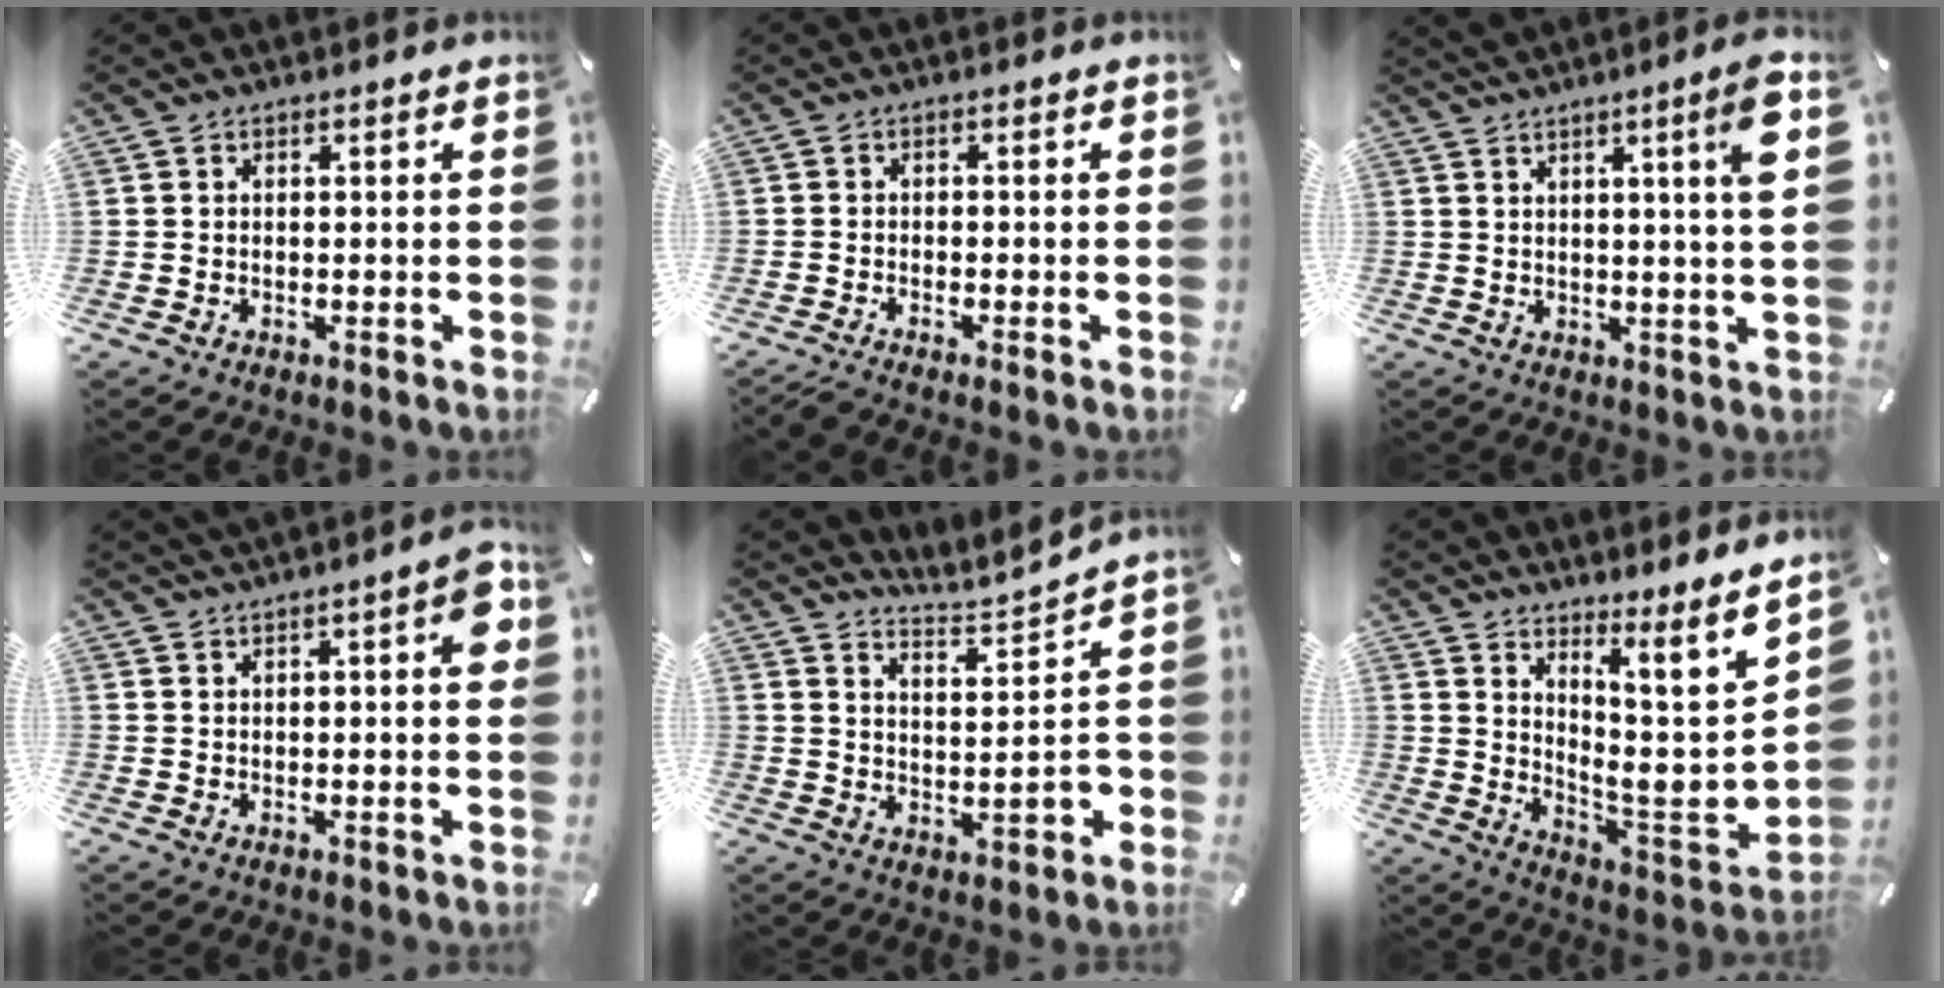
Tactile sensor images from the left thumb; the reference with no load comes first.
{"total": 2.0, "force": [-1.5, 0.0, 1.3], "torque": [-0.021, 0.004, -0.028]}
{"total": 8.5, "force": [3.6, -0.3, 7.7], "torque": [-0.123, -0.015, 0.055]}
{"total": 5.6, "force": [2.2, 1.3, 5.0], "torque": [-0.072, -0.002, 0.033]}
{"total": 5.4, "force": [3.5, 2.5, 3.2], "torque": [-0.043, -0.050, 0.058]}
{"total": 12.3, "force": [7.2, 1.7, 9.8], "torque": [-0.131, -0.109, 0.110]}